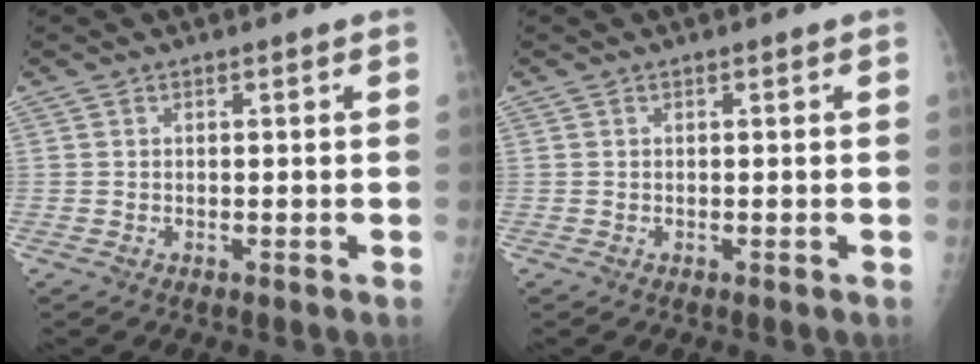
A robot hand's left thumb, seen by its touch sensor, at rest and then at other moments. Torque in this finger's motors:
{"motor_torque": [-0.05, 0.05, -0.02, 0.01, 0.00]}